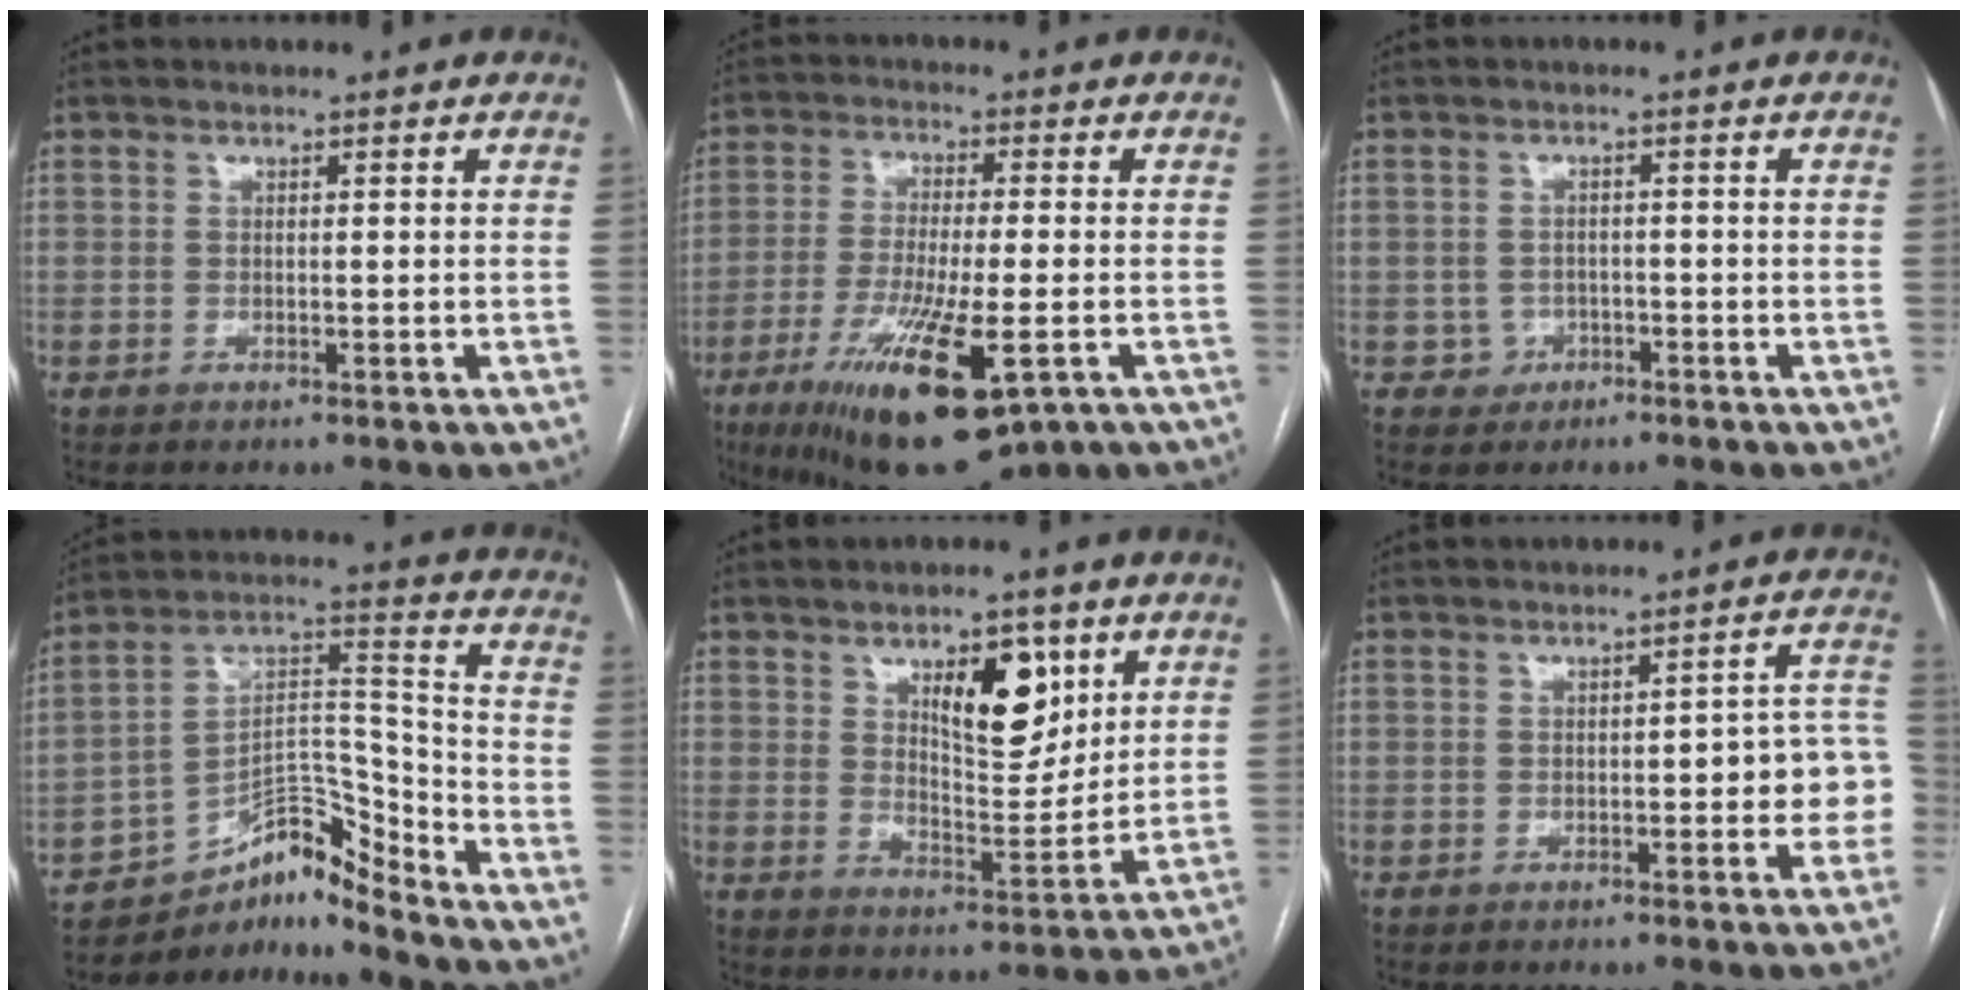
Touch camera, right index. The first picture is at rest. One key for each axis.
{"total": 16.7, "fx": -7.8, "fy": 3.4, "fz": 14.3, "tx": -0.253, "ty": -0.040, "tz": -0.122}
{"total": 2.4, "fx": -1.1, "fy": 2.1, "fz": -0.1, "tx": 0.011, "ty": 0.012, "tz": -0.018}
{"total": 9.4, "fx": -8.9, "fy": 1.5, "fz": 2.6, "tx": -0.041, "ty": 0.064, "tz": -0.154}
{"total": 10.1, "fx": 4.9, "fy": 3.9, "fz": 7.9, "tx": -0.124, "ty": -0.004, "tz": 0.085}
{"total": 7.1, "fx": -1.2, "fy": 2.1, "fz": 6.7, "tx": -0.063, "ty": 0.026, "tz": -0.014}